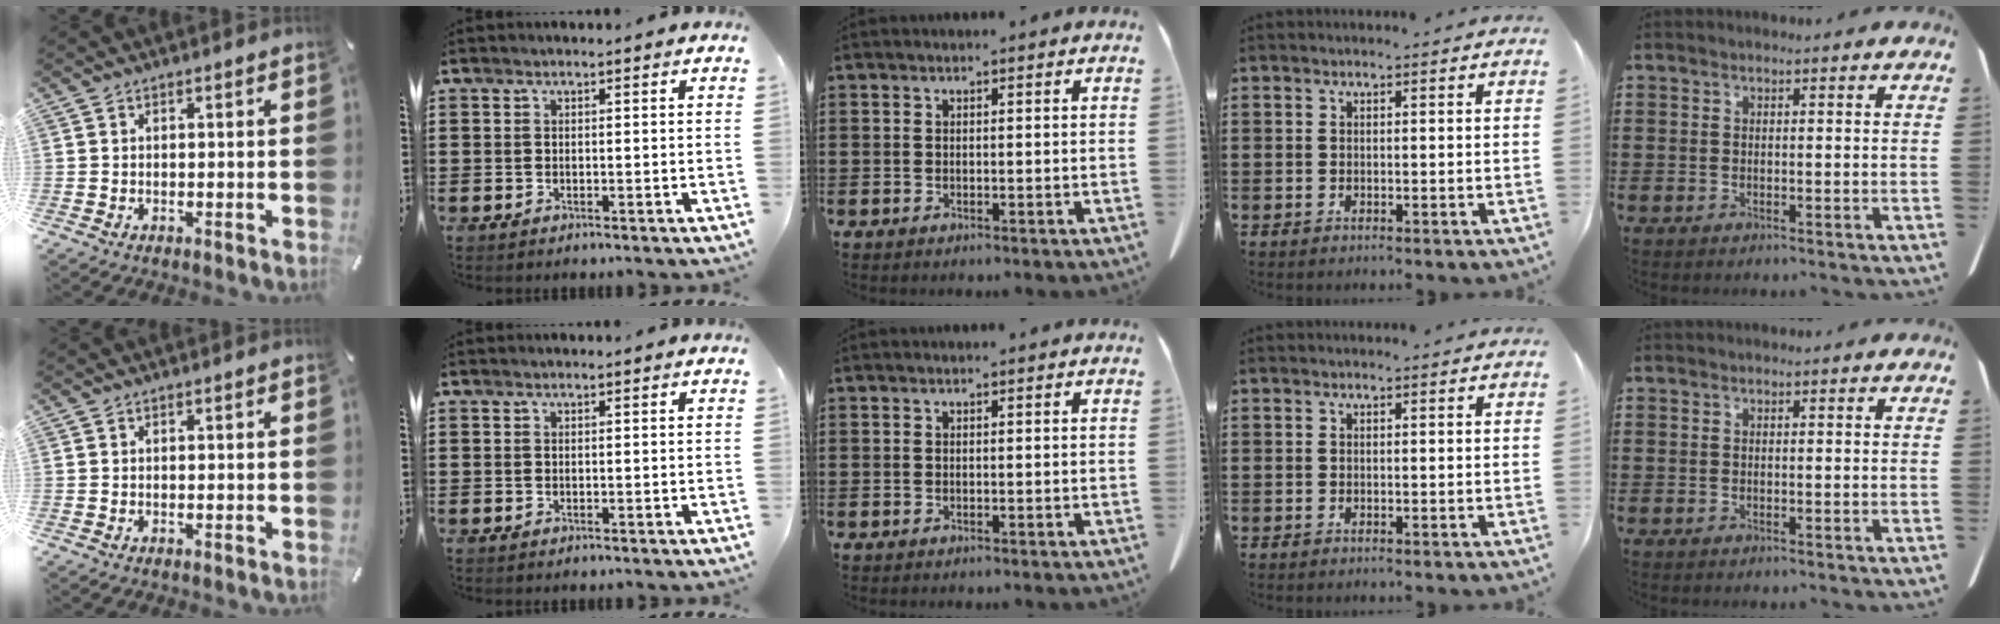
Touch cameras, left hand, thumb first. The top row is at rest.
{}